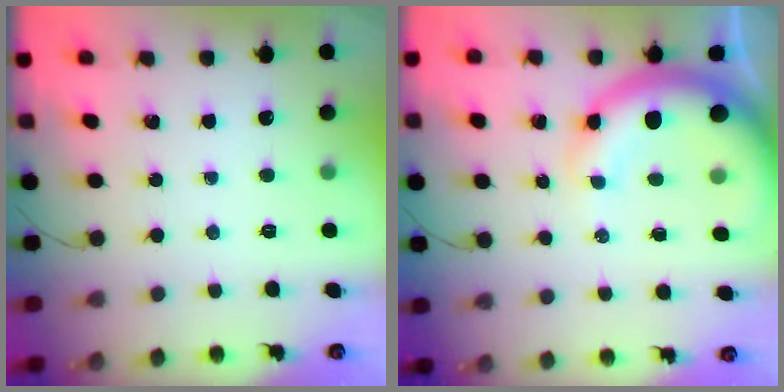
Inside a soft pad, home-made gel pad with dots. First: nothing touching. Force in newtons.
{"total": 10.9, "press": 10.7, "slide": 2.4}